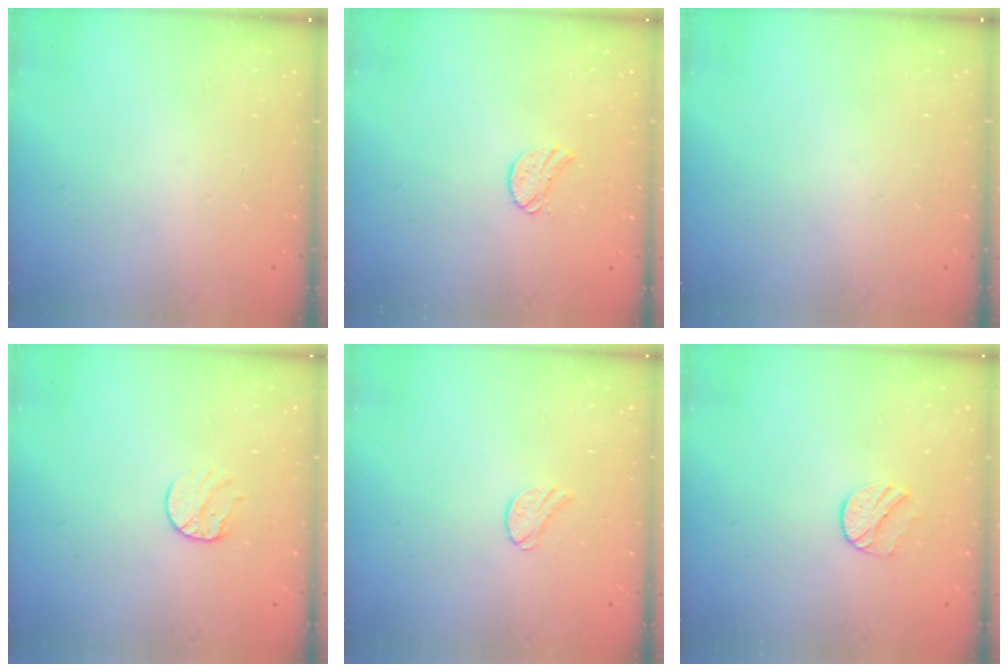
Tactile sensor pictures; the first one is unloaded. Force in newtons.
{"total": 6.5, "press": 6.5, "slide": 0.7}
{"total": 0.0}
{"total": 8.0, "press": 8.0, "slide": 0.7}
{"total": 5.1, "press": 5.1, "slide": 0.5}
{"total": 6.4, "press": 6.4, "slide": 0.7}